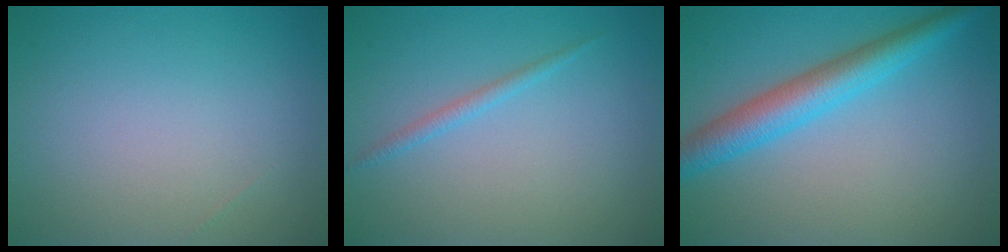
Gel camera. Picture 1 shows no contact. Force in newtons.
{"total": 1.1, "press": 1.1, "slide": 0.1}
{"total": 4.9, "press": 4.9, "slide": 0.1}